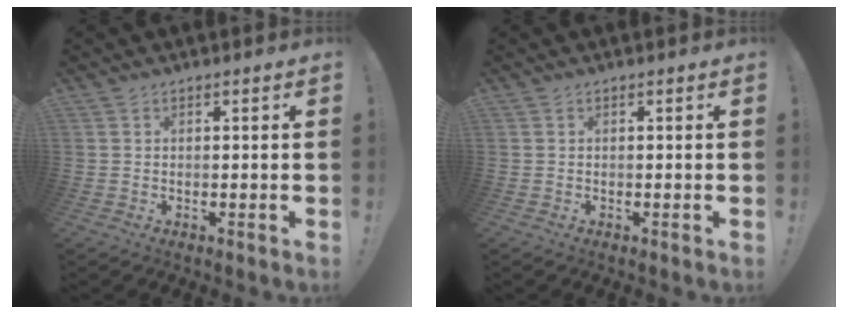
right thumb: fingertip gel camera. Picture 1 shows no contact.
{"total": 0.0}